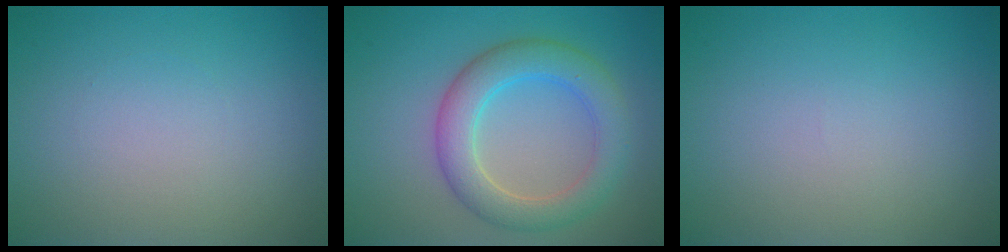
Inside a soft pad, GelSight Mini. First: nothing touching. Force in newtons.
{"total": 5.1, "press": 5.1, "slide": 0.5}
{"total": 0.0}